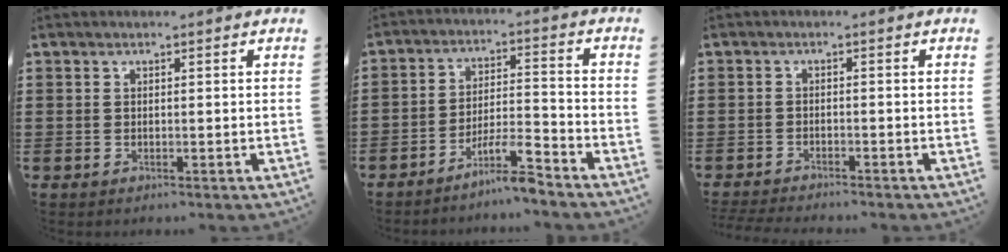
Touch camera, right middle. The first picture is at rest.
{"total": 6.7, "force": [-6.0, 0.2, 3.0], "torque": [-0.061, -0.003, -0.117]}
{"total": 2.5, "force": [-2.5, 0.1, 0.2], "torque": [-0.014, -0.003, -0.054]}